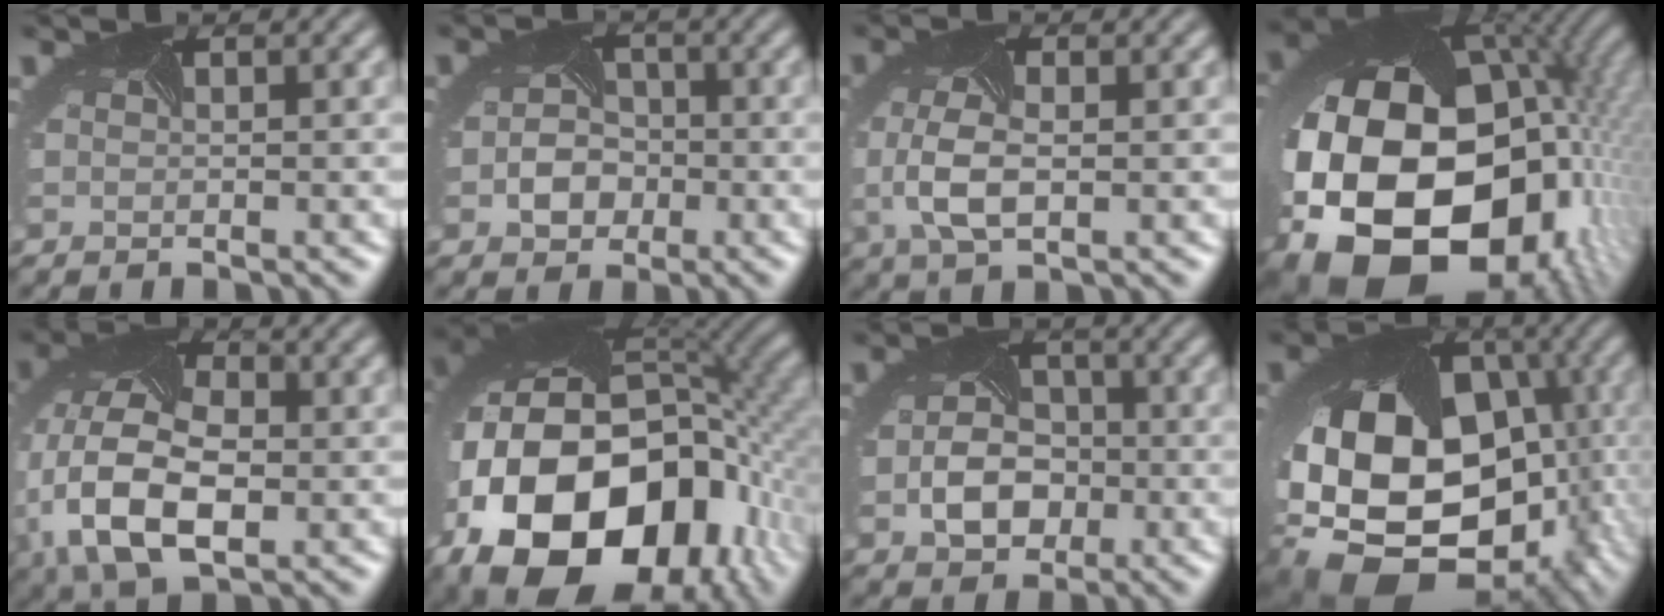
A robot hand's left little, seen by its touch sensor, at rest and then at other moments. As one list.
[{"total": 3.3, "force": [-1.5, 2.6, 1.4], "torque": [-0.027, -0.004, -0.021]}, {"total": 4.0, "force": [-0.9, 2.1, 3.3], "torque": [-0.091, -0.004, -0.009]}, {"total": 23.6, "force": [-5.2, 17.4, 15.2], "torque": [-0.316, -0.086, -0.068]}, {"total": 12.3, "force": [-2.8, 7.9, 9.0], "torque": [-0.218, -0.028, -0.036]}, {"total": 19.8, "force": [-6.7, 13.6, 12.7], "torque": [-0.283, -0.043, -0.088]}, {"total": 4.6, "force": [-1.5, 3.5, 2.7], "torque": [-0.060, -0.010, -0.015]}, {"total": 18.3, "force": [-5.6, 13.0, 11.6], "torque": [-0.220, -0.035, -0.070]}]